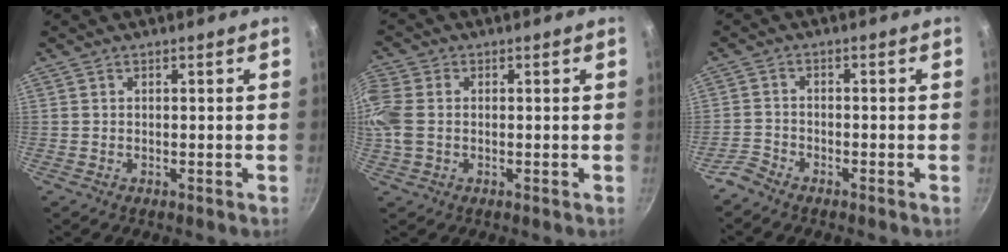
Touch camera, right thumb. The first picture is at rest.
{"total": 6.2, "force": [-0.1, 4.5, 4.3], "torque": [-0.098, 0.005, -0.010]}
{"total": 2.9, "force": [-2.6, 1.0, 0.8], "torque": [-0.024, 0.019, -0.059]}